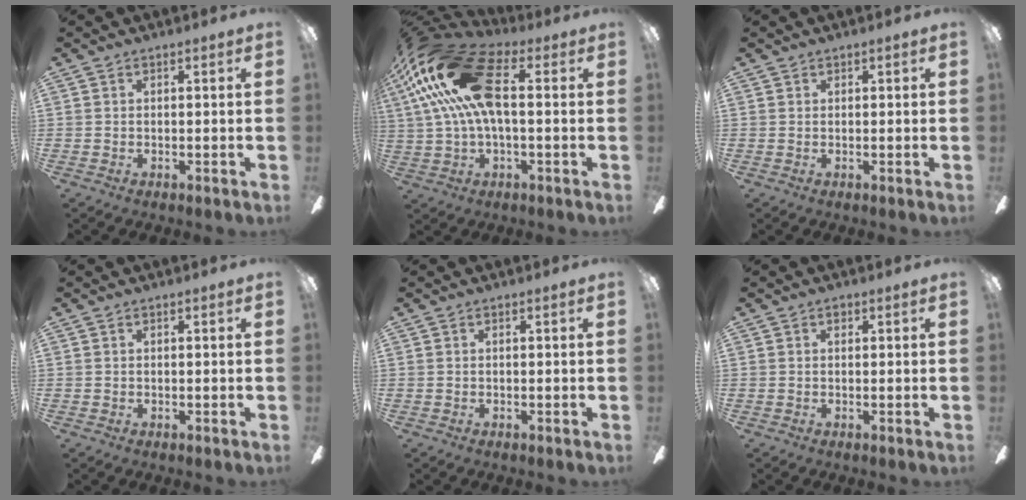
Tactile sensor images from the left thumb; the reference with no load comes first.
{"total": 23.8, "force": [5.0, 12.0, 20.0], "torque": [-0.406, 0.014, 0.086]}
{"total": 0.6, "force": [0.5, 0.2, -0.1], "torque": [0.001, 0.001, 0.009]}
{"total": 0.0}
{"total": 0.0}
{"total": 0.6, "force": [0.2, 0.4, 0.3], "torque": [-0.007, 0.003, 0.004]}